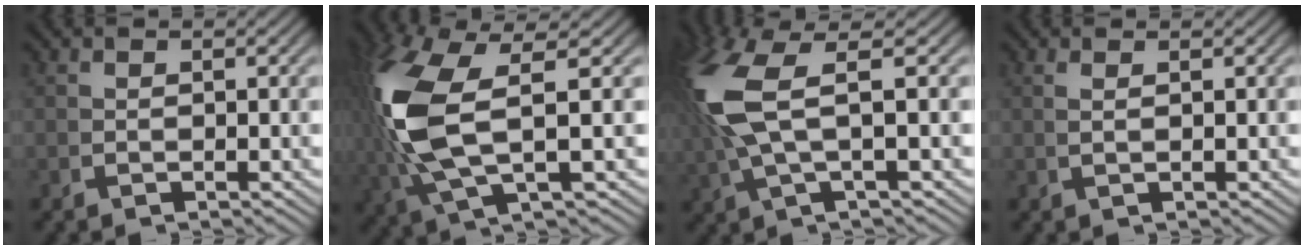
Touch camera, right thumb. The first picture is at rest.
{"total": 10.7, "force": [0.8, 4.9, 9.4], "torque": [-0.227, -0.009, 0.028]}
{"total": 8.6, "force": [1.6, 3.7, 7.6], "torque": [-0.181, 0.001, 0.035]}
{"total": 1.0, "force": [0.6, -0.5, 0.6], "torque": [-0.013, 0.004, 0.013]}